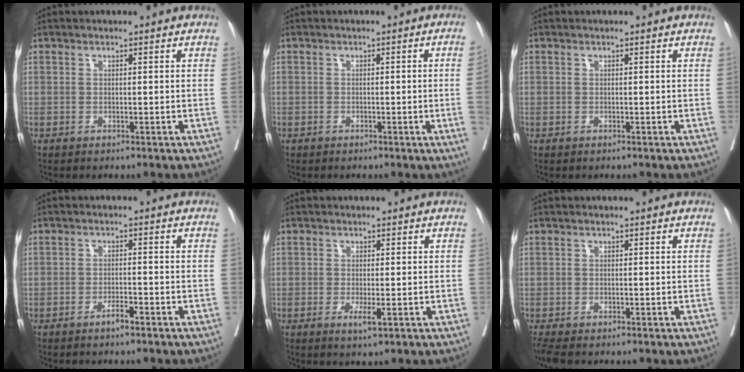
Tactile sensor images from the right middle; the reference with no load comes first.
{"total": 2.7, "force": [-0.6, -0.9, 2.5], "torque": [-0.031, 0.000, -0.008]}
{"total": 0.0}
{"total": 2.1, "force": [-1.6, 0.1, 1.3], "torque": [-0.023, 0.000, -0.026]}
{"total": 2.3, "force": [-0.9, 0.2, 2.1], "torque": [-0.032, -0.006, -0.014]}
{"total": 2.8, "force": [-2.4, 0.5, 1.4], "torque": [-0.031, -0.012, -0.043]}